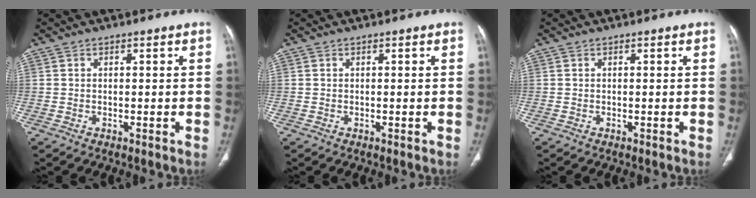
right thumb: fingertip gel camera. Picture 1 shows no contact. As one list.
[{"total": 0.0}, {"total": 0.0}]